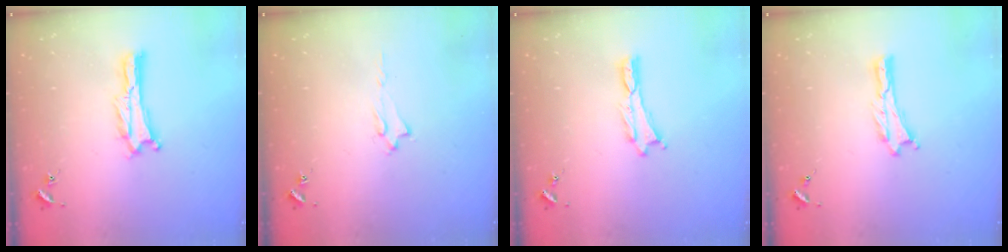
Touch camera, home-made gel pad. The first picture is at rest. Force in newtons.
{"total": 1.7, "press": 1.6, "slide": 0.2}
{"total": 0.0}
{"total": 0.0}